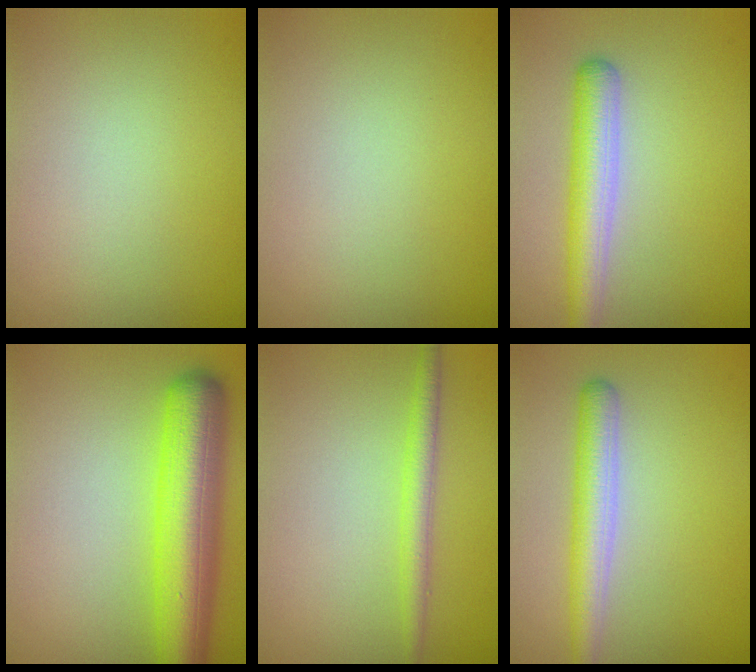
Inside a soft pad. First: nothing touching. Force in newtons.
{"total": 0.0}
{"total": 4.1, "press": 4.1, "slide": 0.1}
{"total": 7.8, "press": 7.8, "slide": 0.2}
{"total": 2.1, "press": 2.1, "slide": 0.2}
{"total": 3.6, "press": 3.6, "slide": 0.2}